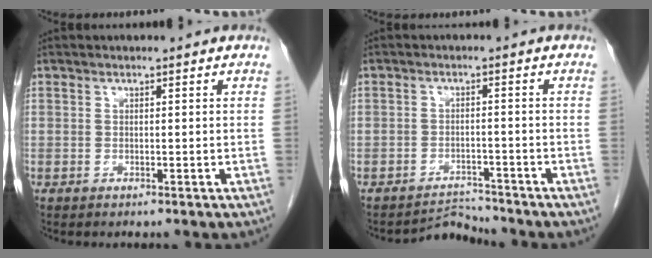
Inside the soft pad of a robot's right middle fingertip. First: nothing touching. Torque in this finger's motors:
{"motor_torque": [-1.58, 0.05, -0.74, -0.21]}